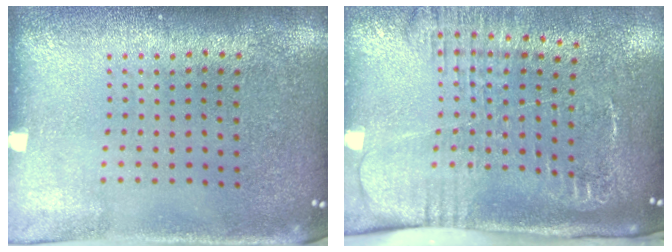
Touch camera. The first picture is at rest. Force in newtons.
{"total": 2.7, "press": 2.1, "slide": 1.7}